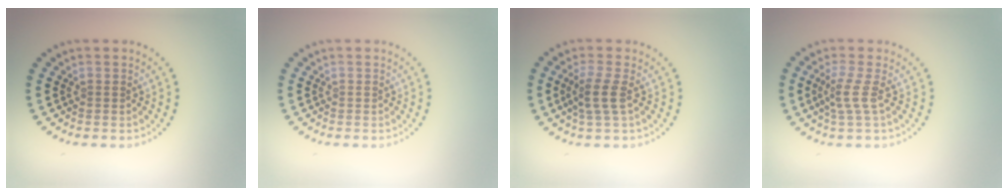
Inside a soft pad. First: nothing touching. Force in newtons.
{"total": 0.0}
{"total": 2.3, "press": 1.9, "slide": 1.2}
{"total": 2.0, "press": 1.3, "slide": 1.5}